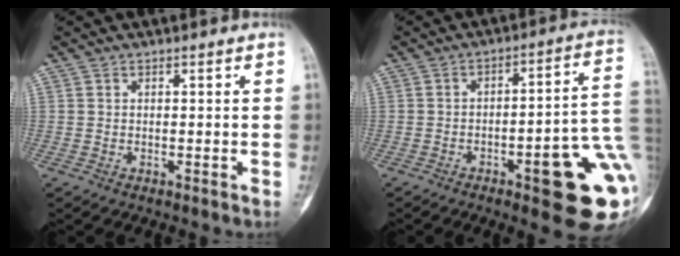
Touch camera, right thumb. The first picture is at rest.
{"total": 19.3, "force": [-5.8, 5.2, 17.7], "torque": [-0.164, 0.033, -0.065]}